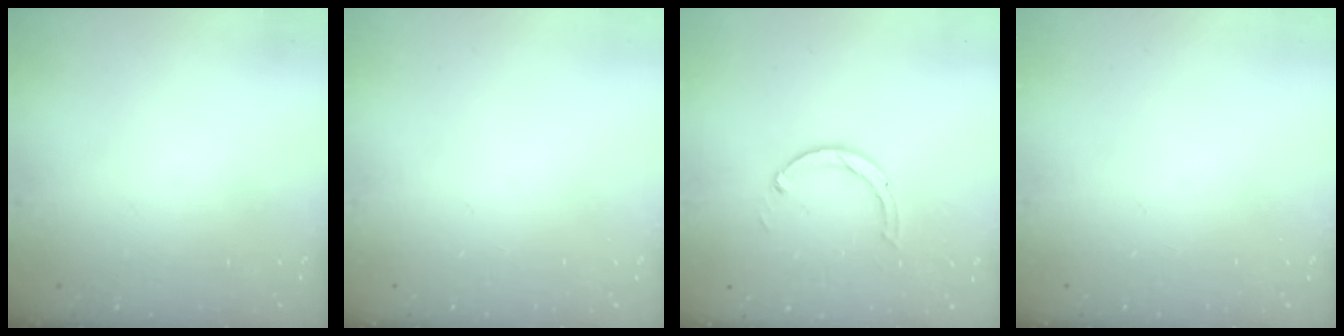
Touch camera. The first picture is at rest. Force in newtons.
{"total": 0.0}
{"total": 3.0, "press": 3.0, "slide": 0.3}
{"total": 0.0}